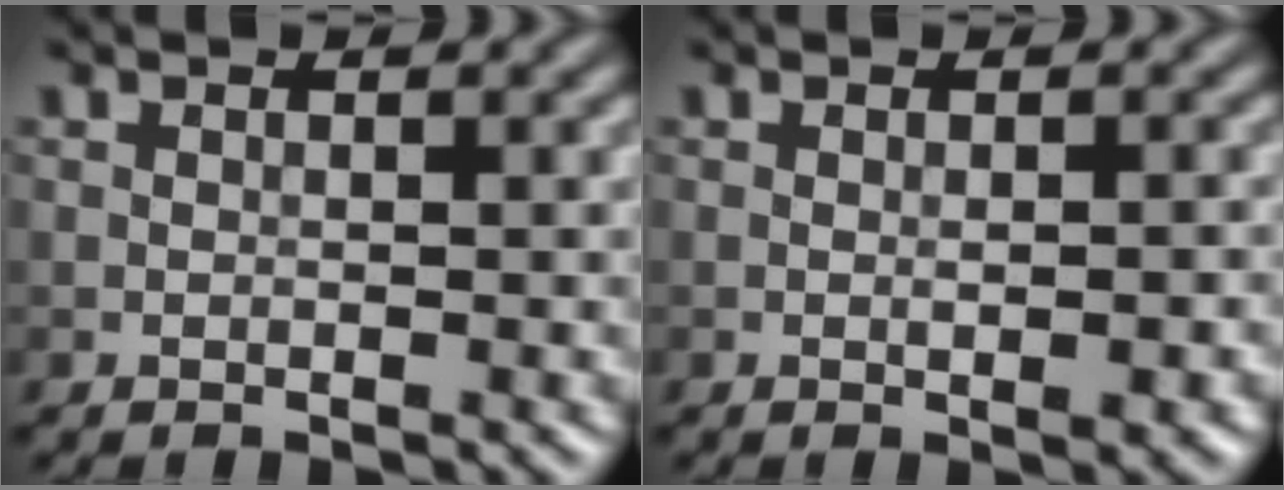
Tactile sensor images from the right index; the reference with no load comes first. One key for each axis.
{"total": 1.9, "fx": -0.4, "fy": 0.4, "fz": 1.8, "tx": -0.027, "ty": -0.001, "tz": -0.004}